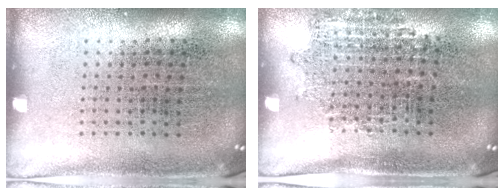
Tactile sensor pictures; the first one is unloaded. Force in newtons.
{"total": 1.0, "press": 0.9, "slide": 0.4}